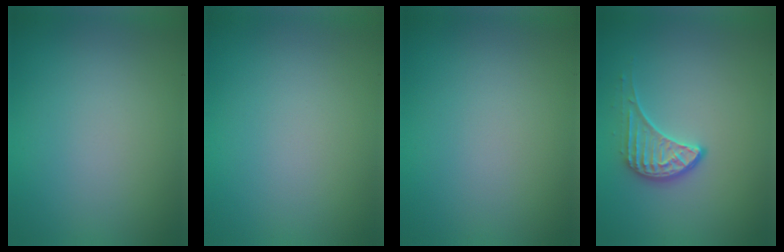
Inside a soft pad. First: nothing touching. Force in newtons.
{"total": 0.0}
{"total": 0.0}
{"total": 2.3, "press": 1.7, "slide": 1.5}